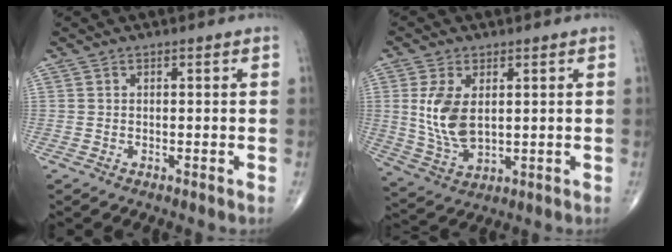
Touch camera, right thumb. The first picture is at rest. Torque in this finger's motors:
{"motor_torque": [-0.53, 0.42, 0.72, 0.16, 0.04]}